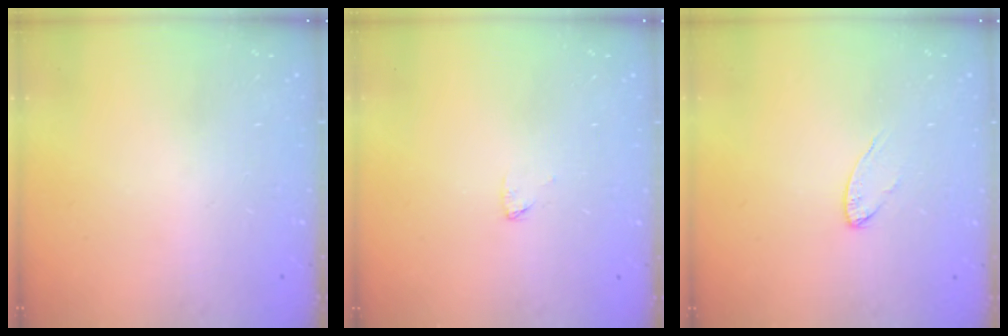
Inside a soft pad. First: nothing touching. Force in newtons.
{"total": 2.6, "press": 2.6, "slide": 0.2}
{"total": 6.1, "press": 6.1, "slide": 0.4}